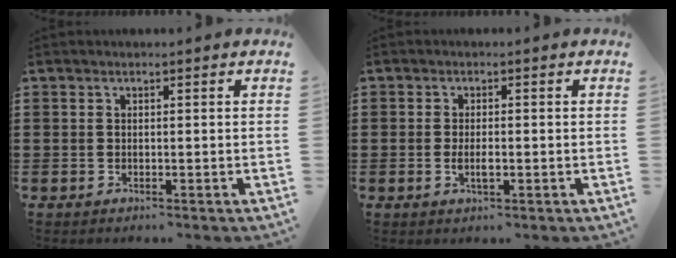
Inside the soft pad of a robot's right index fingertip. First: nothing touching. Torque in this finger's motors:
{"motor_torque": [0.62, 1.51, 0.06, 0.02]}